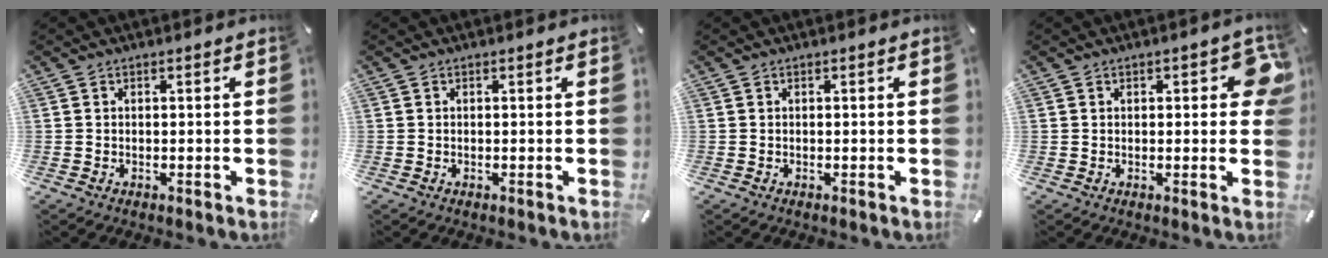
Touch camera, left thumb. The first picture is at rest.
{"total": 0.0}
{"total": 0.0}
{"total": 6.1, "force": [1.7, 2.8, 5.2], "torque": [-0.060, -0.005, 0.022]}